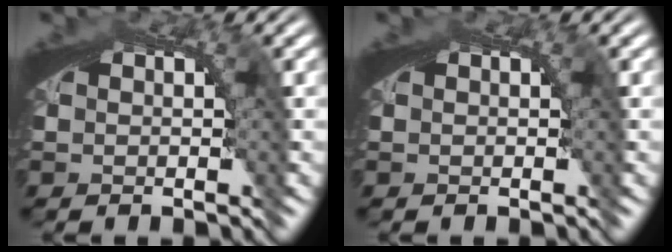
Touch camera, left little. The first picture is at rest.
{"total": 0.0}